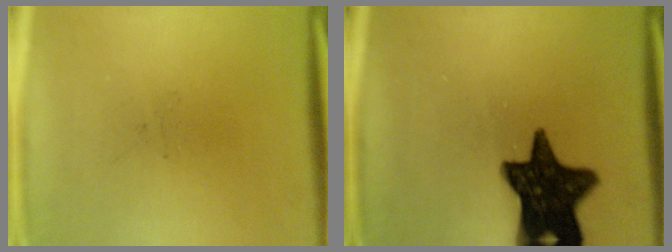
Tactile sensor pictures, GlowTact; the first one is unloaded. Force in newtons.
{"total": 15.1}